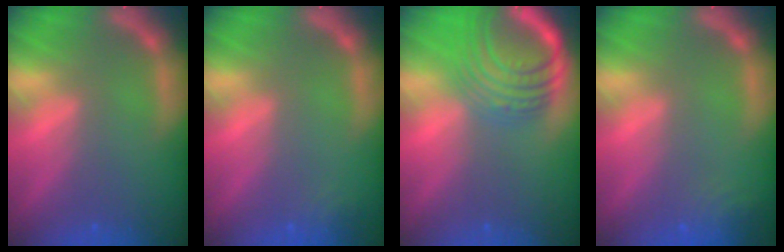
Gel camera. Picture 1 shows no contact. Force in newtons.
{"total": 1.4}
{"total": 10.0}
{"total": 3.0}